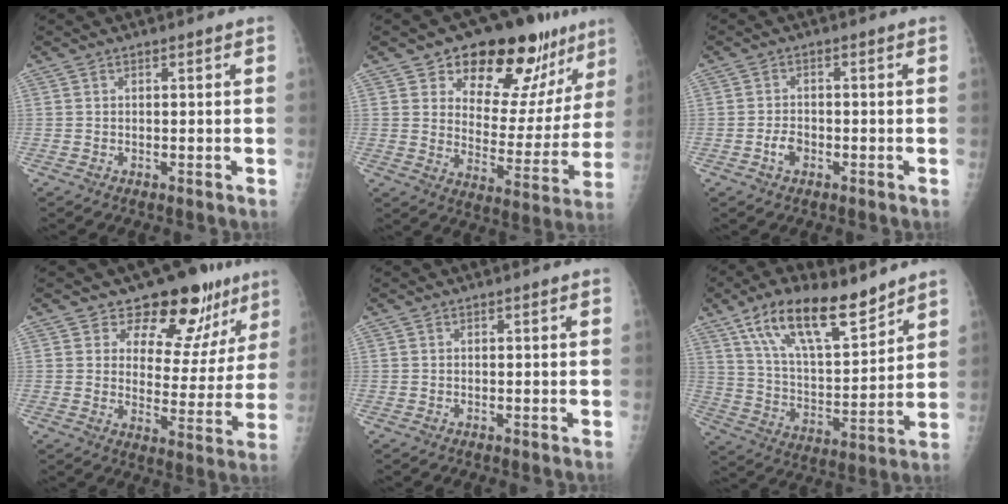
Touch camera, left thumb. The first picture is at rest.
{"total": 18.6, "force": [12.7, 9.4, 9.8], "torque": [-0.072, -0.076, 0.167]}
{"total": 2.8, "force": [-1.2, 1.9, 1.7], "torque": [-0.026, 0.009, -0.022]}
{"total": 16.7, "force": [12.1, 8.3, 7.9], "torque": [-0.044, -0.078, 0.152]}
{"total": 0.0}
{"total": 17.9, "force": [12.1, 6.5, 11.5], "torque": [-0.168, -0.062, 0.220]}